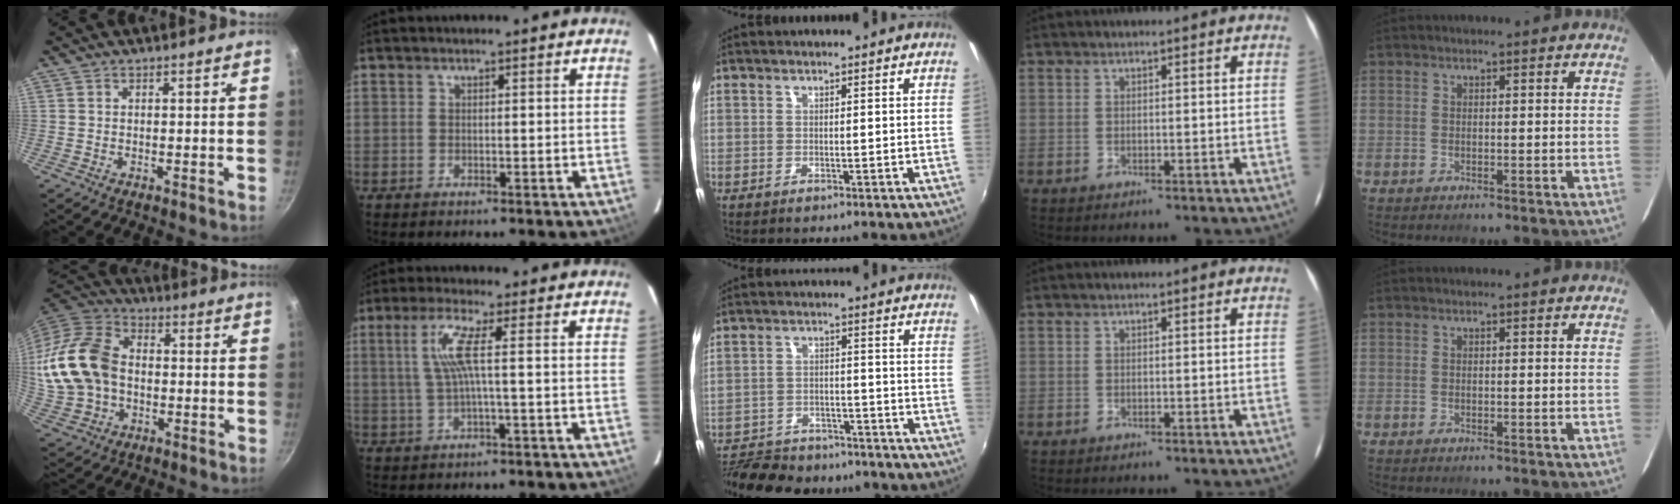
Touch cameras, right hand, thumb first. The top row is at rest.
{"thumb": {"total": 19.6, "force": [-0.5, 14.3, 13.4], "torque": [-0.261, 0.034, -0.009]}, "index": {"total": 5.5, "force": [0.4, -0.7, 5.4], "torque": [-0.110, -0.001, 0.016]}, "middle": {"total": 19.9, "force": [-16.5, 7.8, 8.1], "torque": [-0.184, -0.005, -0.233]}}